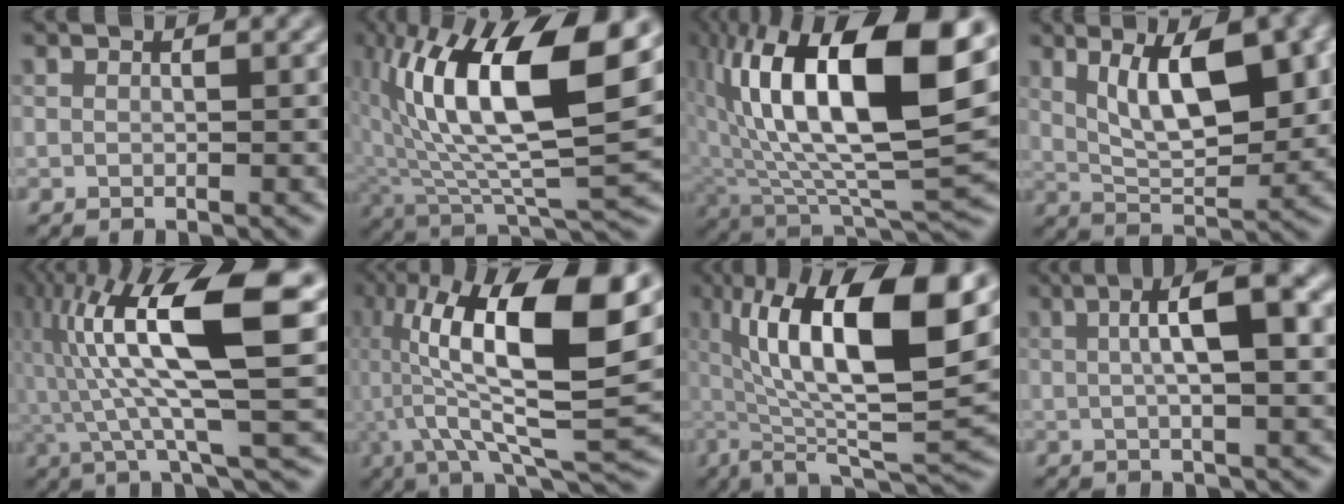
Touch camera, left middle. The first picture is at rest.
{"total": 13.6, "force": [2.9, 5.1, 12.2], "torque": [-0.230, 0.010, 0.064]}
{"total": 17.0, "force": [3.4, 7.1, 15.1], "torque": [-0.281, 0.023, 0.068]}
{"total": 7.6, "force": [1.6, 2.9, 6.9], "torque": [-0.118, -0.003, 0.041]}
{"total": 14.2, "force": [1.6, 3.7, 13.6], "torque": [-0.259, 0.020, 0.036]}
{"total": 13.8, "force": [1.7, 4.3, 13.0], "torque": [-0.239, 0.009, 0.038]}
{"total": 14.4, "force": [3.1, 4.2, 13.4], "torque": [-0.223, 0.010, 0.055]}
{"total": 6.8, "force": [1.1, 1.5, 6.5], "torque": [-0.101, 0.017, 0.024]}